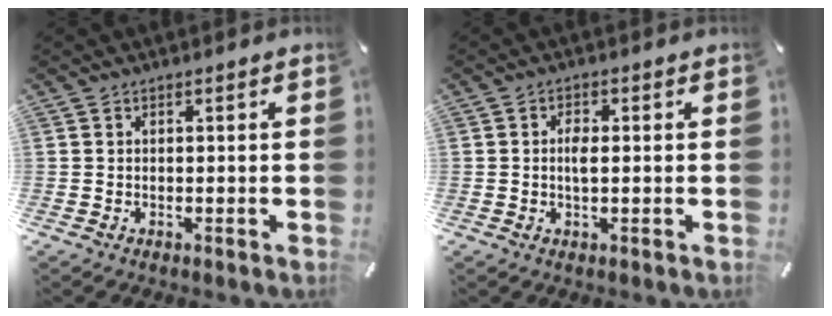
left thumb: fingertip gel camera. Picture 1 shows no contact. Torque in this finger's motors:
{"motor_torque": [0.02, -0.05, 0.02, 0.29, 0.05]}